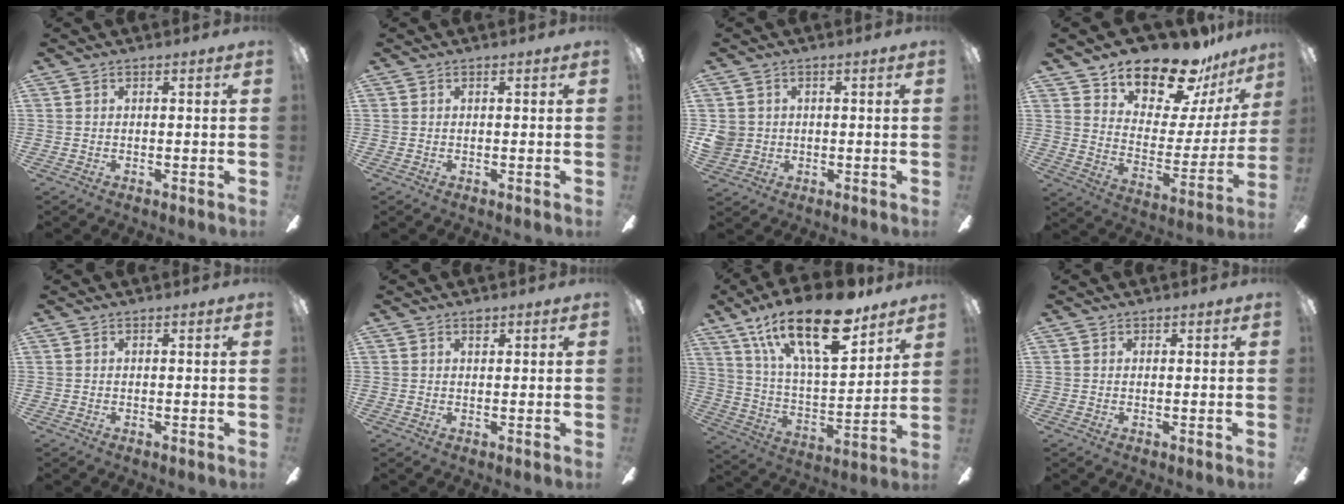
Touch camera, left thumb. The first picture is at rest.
{"total": 0.0}
{"total": 4.0, "force": [0.4, 3.9, 0.7], "torque": [-0.020, 0.005, 0.007]}
{"total": 17.7, "force": [14.9, 7.0, 6.6], "torque": [-0.114, -0.114, 0.259]}
{"total": 0.0}
{"total": 1.2, "force": [0.9, 0.6, 0.5], "torque": [-0.003, -0.003, 0.015]}
{"total": 24.2, "force": [15.8, 9.2, 15.9], "torque": [-0.272, -0.087, 0.267]}
{"total": 0.6, "force": [0.4, 0.4, 0.0], "torque": [0.000, 0.002, 0.008]}